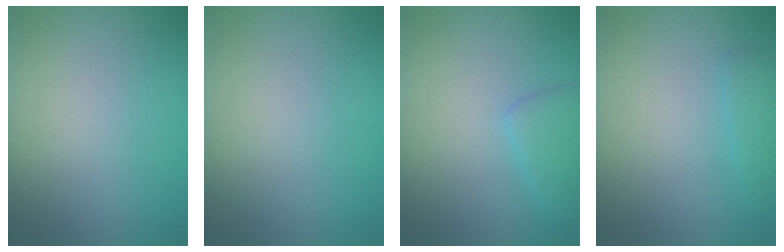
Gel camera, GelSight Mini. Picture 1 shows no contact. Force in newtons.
{"total": 0.0}
{"total": 2.5, "press": 2.5, "slide": 0.0}
{"total": 1.4, "press": 1.4, "slide": 0.1}